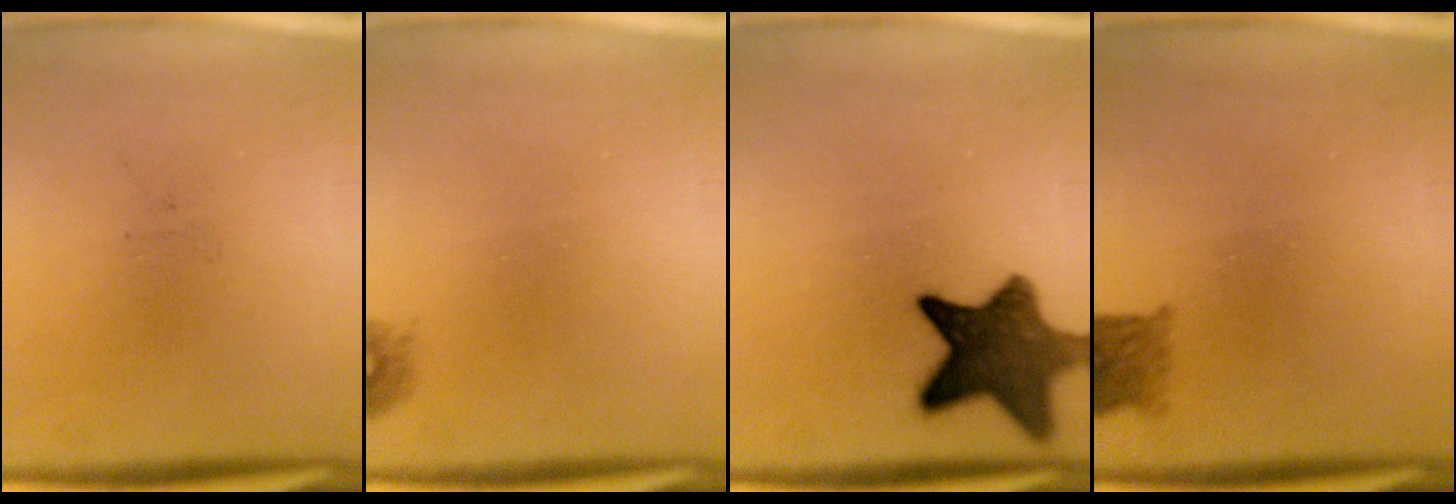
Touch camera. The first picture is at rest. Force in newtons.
{"total": 0.9}
{"total": 11.5}
{"total": 2.8}